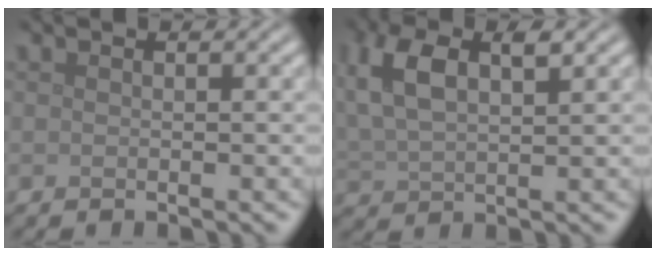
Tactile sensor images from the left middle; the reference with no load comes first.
{"total": 6.3, "force": [2.4, 3.3, 4.8], "torque": [-0.106, 0.009, 0.041]}